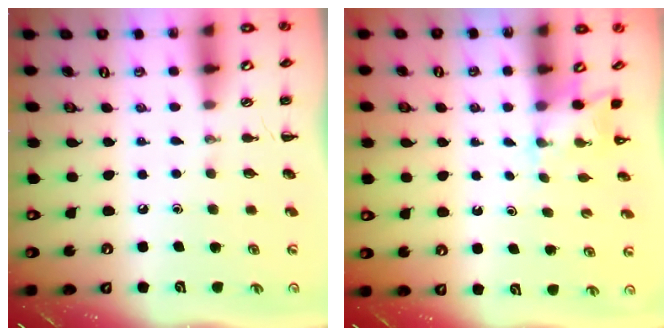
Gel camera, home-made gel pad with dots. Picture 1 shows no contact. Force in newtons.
{"total": 2.2, "press": 2.1, "slide": 0.7}